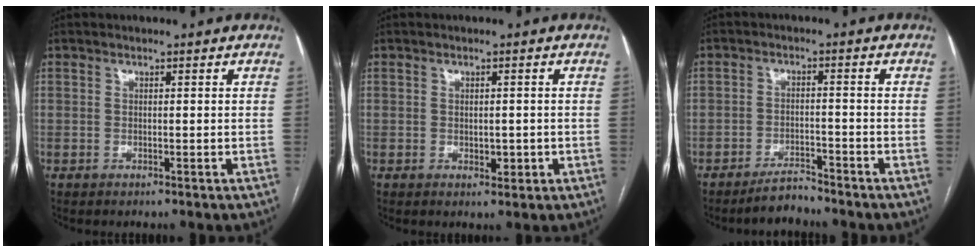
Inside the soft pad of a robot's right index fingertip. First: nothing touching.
{"total": 2.0, "force": [-0.3, 1.2, 1.6], "torque": [-0.021, 0.000, 0.003]}
{"total": 3.5, "force": [-3.4, 0.5, 0.7], "torque": [-0.012, -0.008, -0.060]}